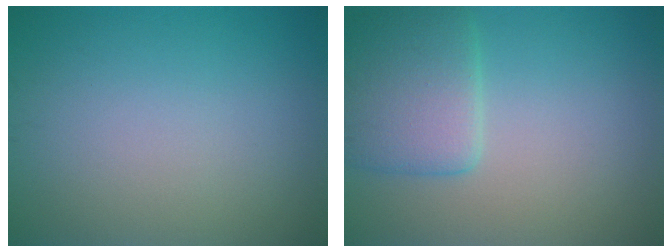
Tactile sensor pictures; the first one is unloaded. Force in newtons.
{"total": 4.4, "press": 4.4, "slide": 0.2}